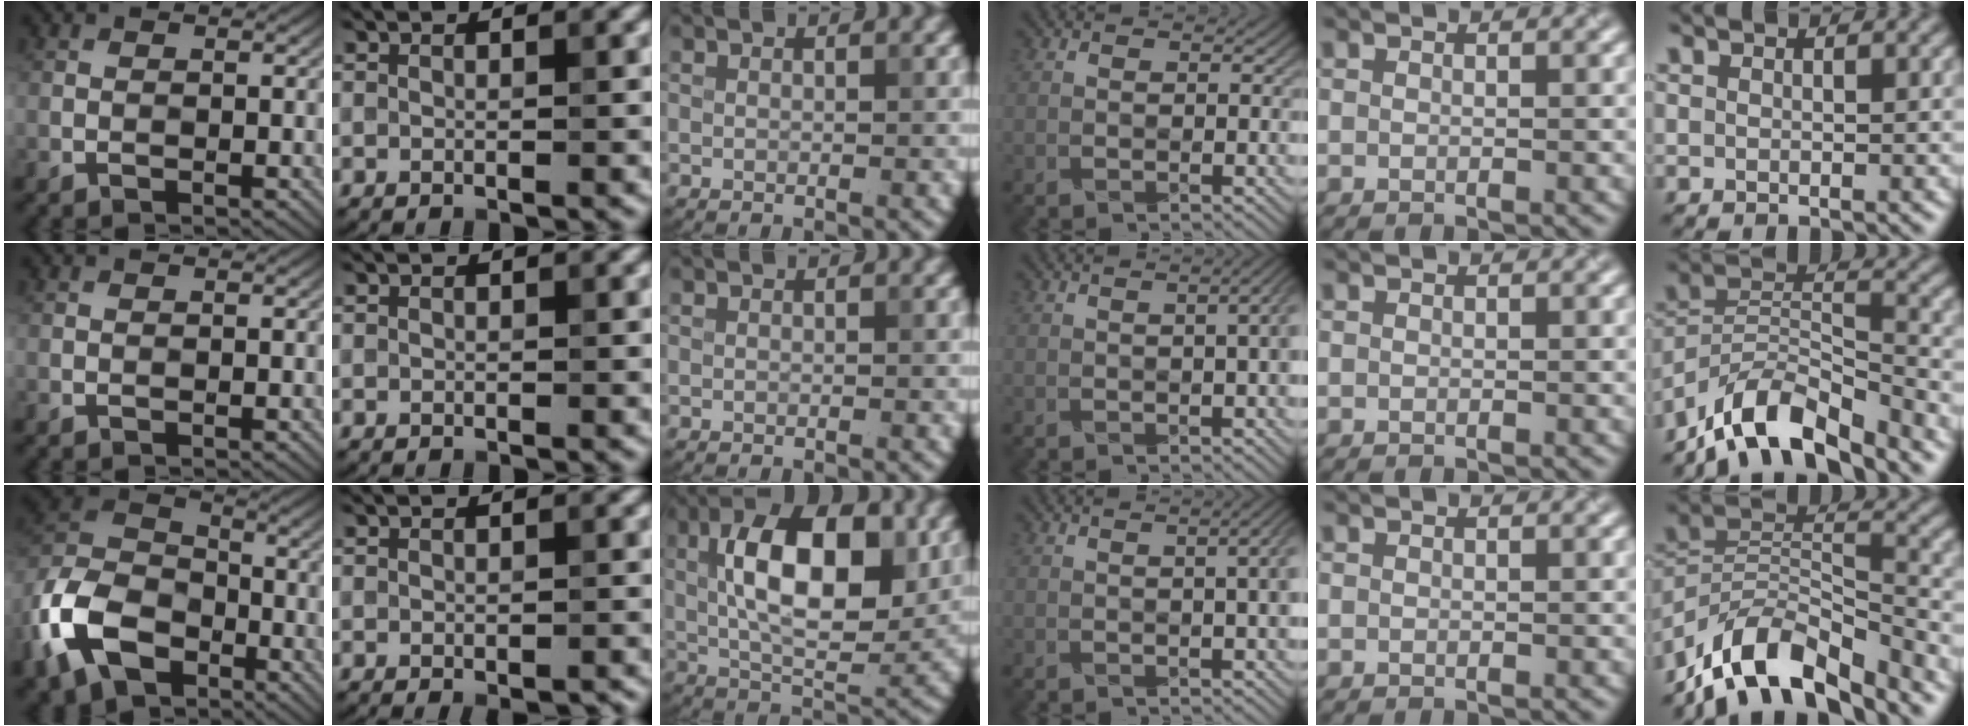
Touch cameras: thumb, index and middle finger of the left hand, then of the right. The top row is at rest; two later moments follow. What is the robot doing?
{"motion": "wrap", "object": "ribbon"}